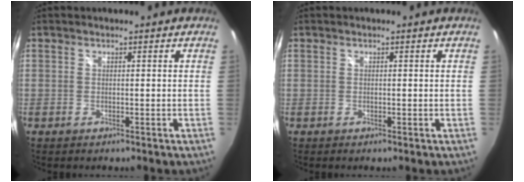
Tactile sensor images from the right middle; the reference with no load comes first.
{"total": 0.0}